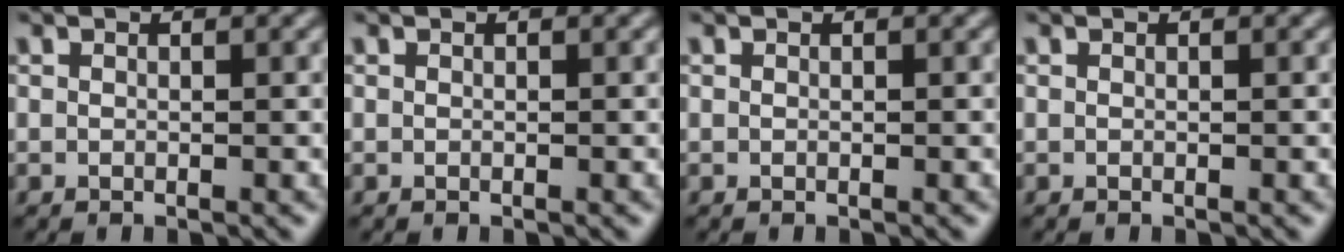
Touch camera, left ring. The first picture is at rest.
{"total": 0.0}
{"total": 0.0}
{"total": 0.0}